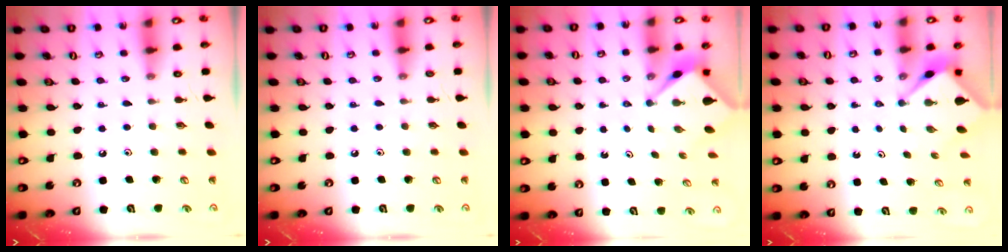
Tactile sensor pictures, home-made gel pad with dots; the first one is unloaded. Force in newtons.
{"total": 2.7, "press": 2.7, "slide": 0.3}
{"total": 2.5, "press": 2.5, "slide": 0.1}
{"total": 2.5, "press": 2.5, "slide": 0.1}